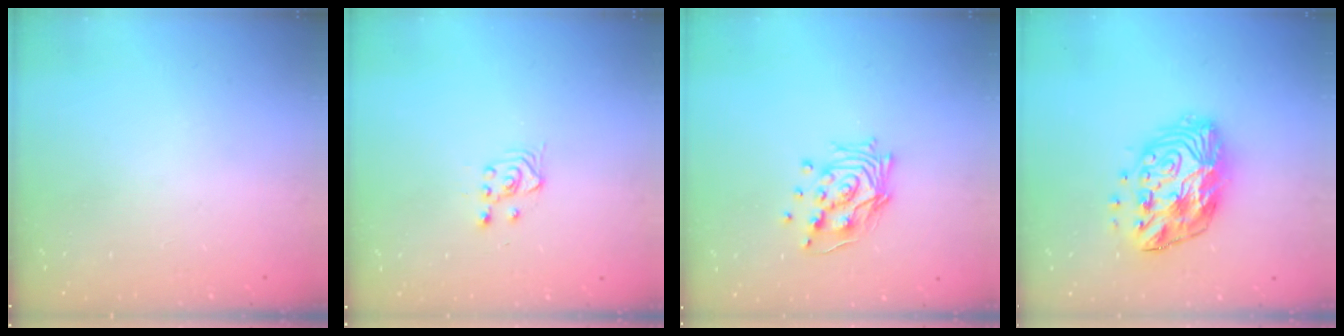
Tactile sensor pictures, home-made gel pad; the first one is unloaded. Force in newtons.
{"total": 3.3, "press": 3.0, "slide": 1.4}
{"total": 12.9, "press": 12.8, "slide": 1.1}
{"total": 15.1, "press": 15.1, "slide": 0.7}